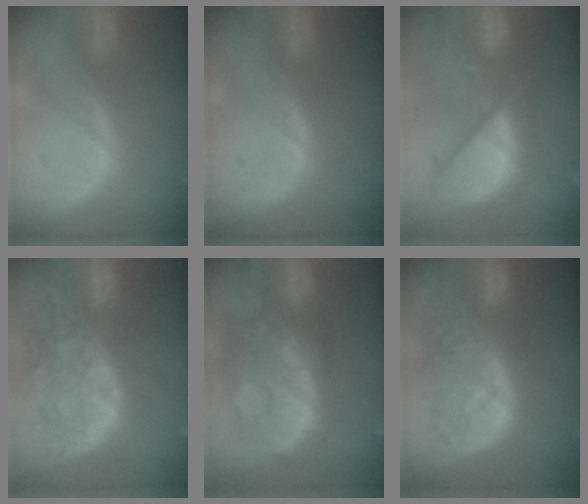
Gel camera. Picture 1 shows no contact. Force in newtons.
{"total": 0.0}
{"total": 12.6, "press": 10.3, "slide": 7.2}
{"total": 13.8, "press": 11.1, "slide": 8.1}
{"total": 13.8, "press": 11.2, "slide": 8.0}
{"total": 10.9, "press": 9.6, "slide": 5.1}